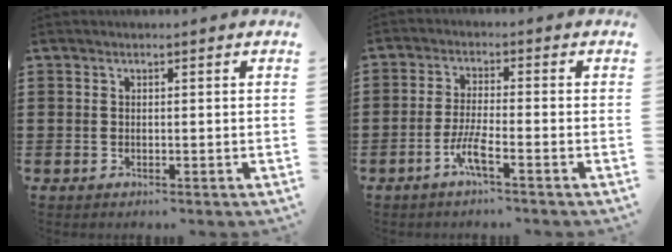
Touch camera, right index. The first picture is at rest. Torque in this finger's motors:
{"motor_torque": [2.14, 0.00, 0.50, 0.07]}